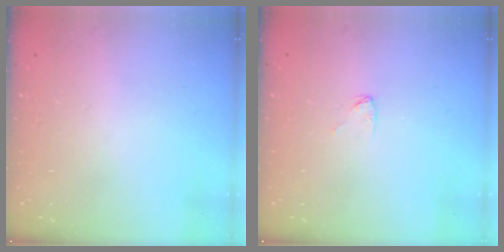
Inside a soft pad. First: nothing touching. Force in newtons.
{"total": 3.4, "press": 3.4, "slide": 0.2}